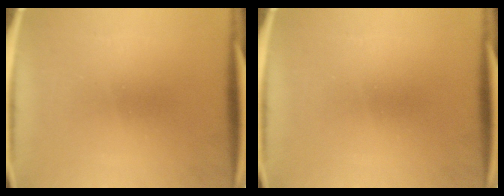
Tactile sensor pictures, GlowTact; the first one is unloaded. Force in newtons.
{"total": 0.0}